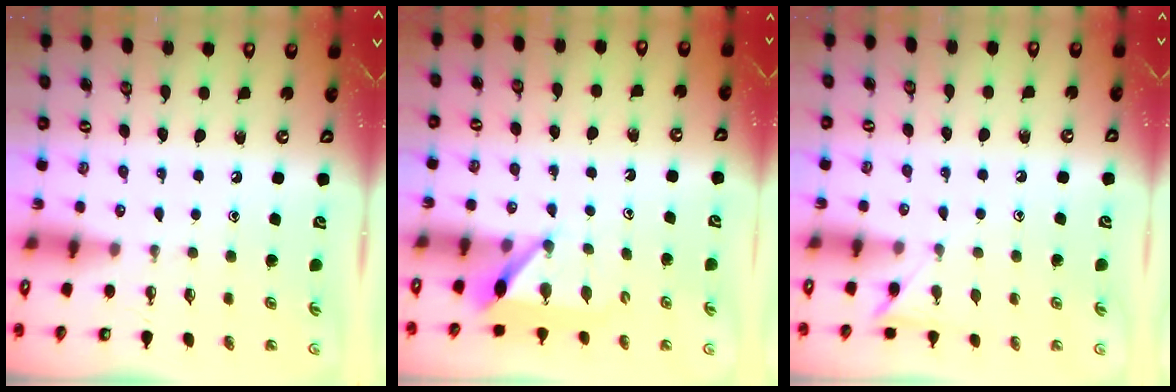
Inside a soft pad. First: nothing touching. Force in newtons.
{"total": 6.2, "press": 6.2, "slide": 0.6}
{"total": 5.5, "press": 5.5, "slide": 0.5}